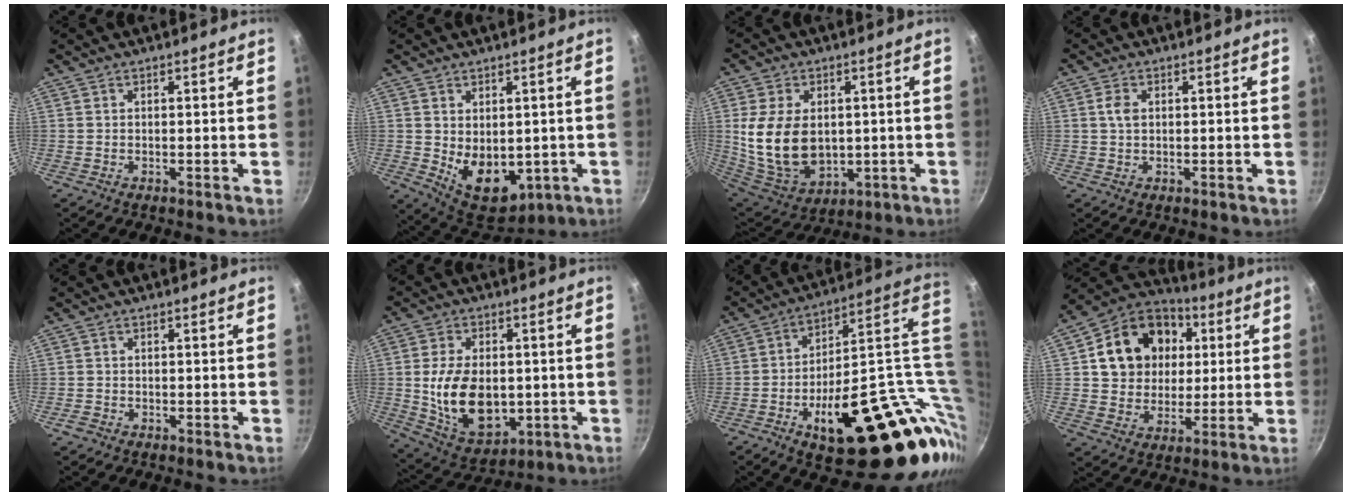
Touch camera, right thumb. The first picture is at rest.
{"total": 11.0, "force": [-0.8, 7.4, 8.0], "torque": [-0.094, -0.021, 0.014]}
{"total": 16.5, "force": [0.6, 11.4, 12.0], "torque": [-0.216, -0.020, 0.034]}
{"total": 3.6, "force": [0.6, 2.4, 2.6], "torque": [-0.044, 0.002, 0.008]}
{"total": 1.5, "force": [-0.9, 1.1, 0.4], "torque": [-0.008, 0.004, -0.016]}
{"total": 15.9, "force": [-0.8, 10.4, 12.0], "torque": [-0.184, -0.010, 0.004]}
{"total": 32.9, "force": [1.3, 15.1, 29.2], "torque": [-0.372, 0.003, 0.044]}
{"total": 18.1, "force": [4.1, 14.9, 9.5], "torque": [-0.141, 0.017, 0.066]}